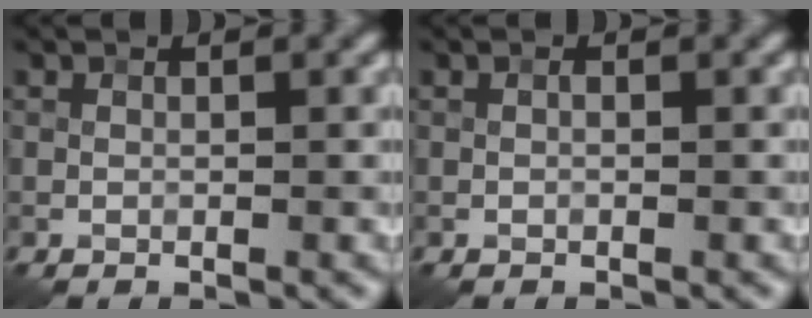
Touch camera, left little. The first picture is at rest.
{"total": 0.0}